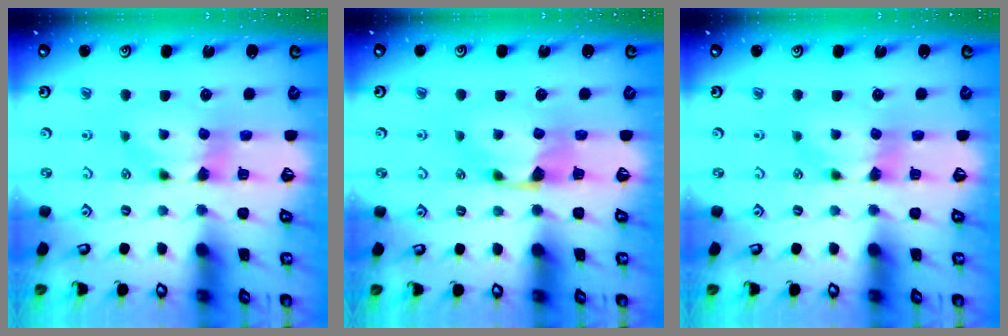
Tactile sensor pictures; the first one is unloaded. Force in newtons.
{"total": 1.1, "press": 0.1, "slide": 1.1}
{"total": 0.0}